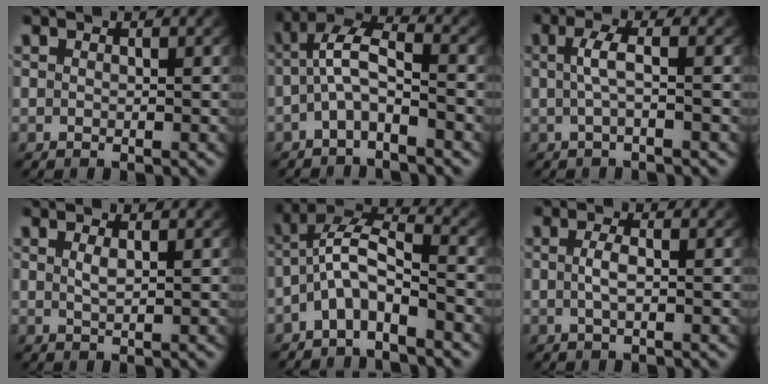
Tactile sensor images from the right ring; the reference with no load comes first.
{"total": 4.6, "force": [-1.2, 2.7, 3.5], "torque": [-0.070, -0.014, -0.022]}
{"total": 2.0, "force": [-0.3, 0.0, 2.0], "torque": [-0.044, 0.000, -0.001]}
{"total": 1.1, "force": [0.4, -0.1, 1.0], "torque": [-0.023, -0.012, 0.016]}
{"total": 6.2, "force": [-1.1, 4.5, 4.0], "torque": [-0.080, -0.016, -0.028]}
{"total": 1.5, "force": [-0.4, 0.0, 1.5], "torque": [-0.036, -0.007, -0.002]}